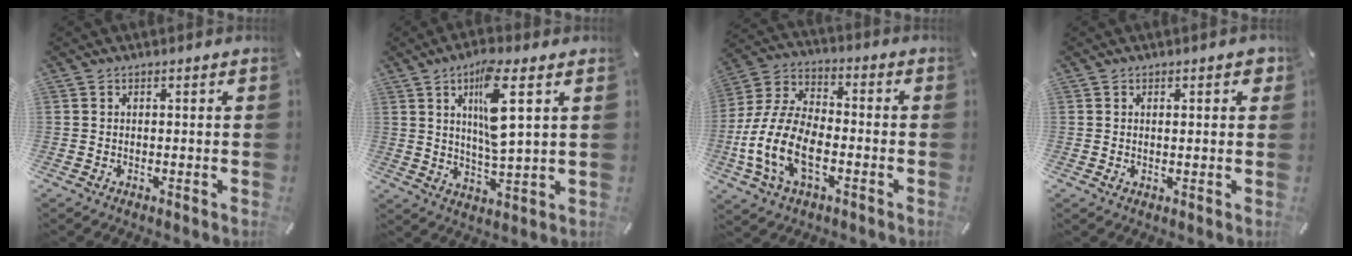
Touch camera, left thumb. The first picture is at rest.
{"total": 11.9, "force": [4.4, 2.8, 10.6], "torque": [-0.184, -0.011, 0.066]}
{"total": 14.4, "force": [-5.8, 8.4, 10.1], "torque": [-0.224, 0.014, -0.105]}
{"total": 2.2, "force": [0.9, 1.2, 1.7], "torque": [-0.019, -0.001, 0.011]}